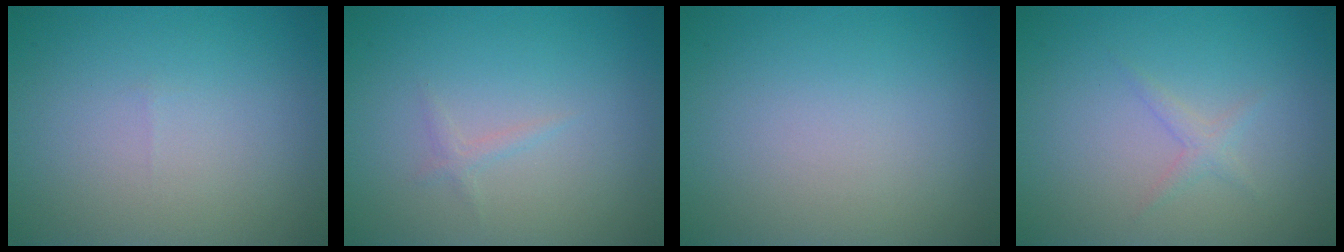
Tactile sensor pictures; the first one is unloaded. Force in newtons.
{"total": 0.7, "press": 0.7, "slide": 0.0}
{"total": 0.0}
{"total": 1.1, "press": 1.1, "slide": 0.1}